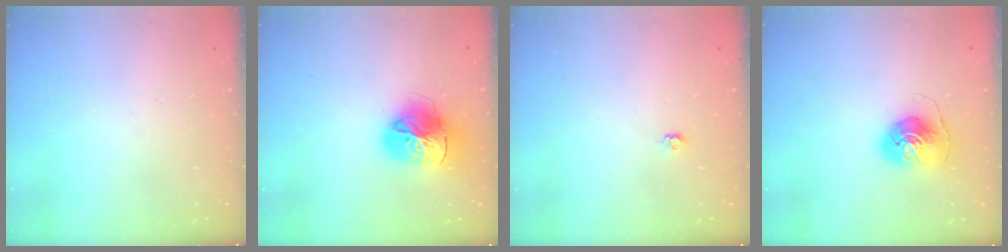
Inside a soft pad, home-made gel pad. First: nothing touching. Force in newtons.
{"total": 17.1, "press": 17.0, "slide": 1.9}
{"total": 3.5, "press": 3.5, "slide": 0.4}
{"total": 8.4, "press": 8.3, "slide": 0.7}